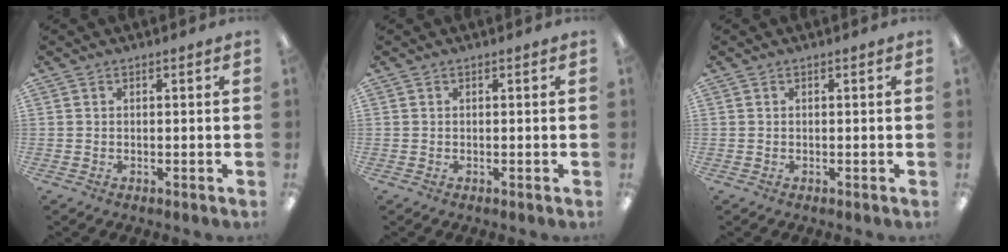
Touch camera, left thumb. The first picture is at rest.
{"total": 0.0}
{"total": 0.0}